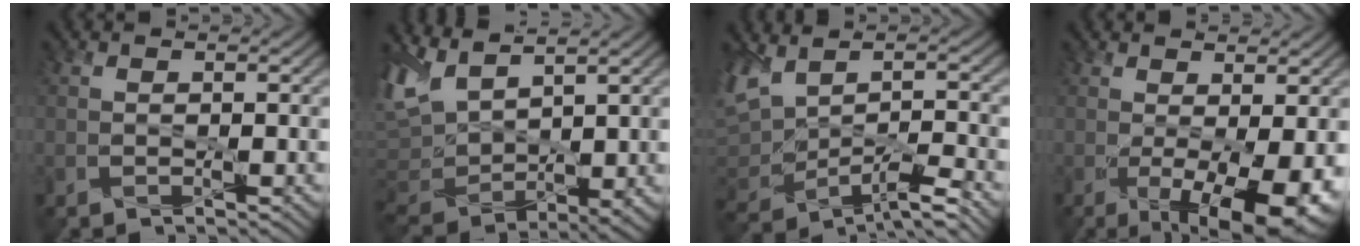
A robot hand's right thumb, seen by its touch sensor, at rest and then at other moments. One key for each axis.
{"total": 9.7, "fx": 5.1, "fy": 4.7, "fz": 6.8, "tx": -0.195, "ty": 0.005, "tz": 0.101}
{"total": 8.0, "fx": -1.9, "fy": 4.6, "fz": 6.3, "tx": -0.149, "ty": -0.021, "tz": -0.035}
{"total": 8.5, "fx": -1.9, "fy": 2.9, "fz": 7.8, "tx": -0.123, "ty": -0.015, "tz": -0.015}